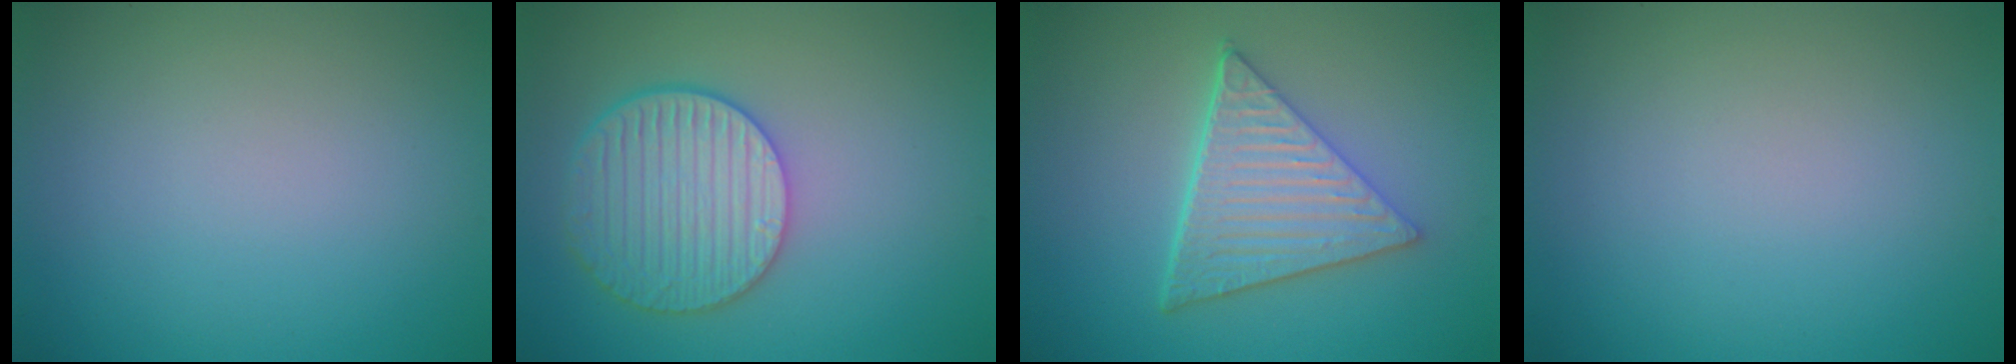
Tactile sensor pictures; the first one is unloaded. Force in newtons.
{"total": 5.5, "press": 4.8, "slide": 2.7}
{"total": 6.1, "press": 4.5, "slide": 4.1}
{"total": 0.0}